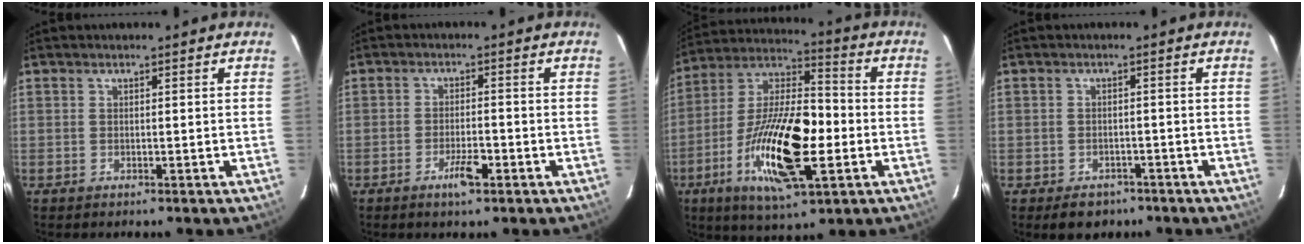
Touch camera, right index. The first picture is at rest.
{"total": 3.9, "force": [-2.1, 0.8, 3.1], "torque": [-0.058, 0.000, -0.037]}
{"total": 19.6, "force": [-5.4, 5.2, 18.1], "torque": [-0.358, -0.006, -0.093]}
{"total": 4.1, "force": [-2.7, 2.9, 1.0], "torque": [-0.014, 0.005, -0.032]}